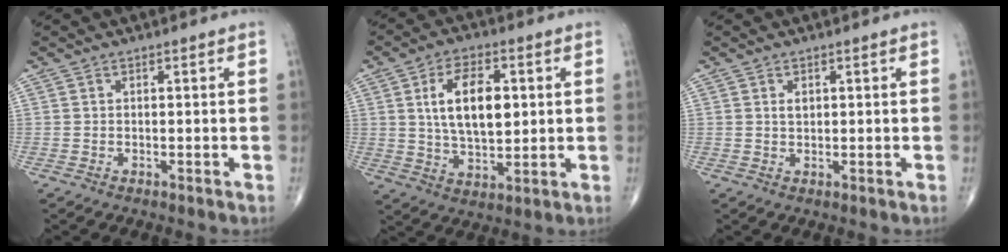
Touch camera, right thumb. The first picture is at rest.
{"total": 12.3, "force": [2.4, 6.6, 10.1], "torque": [-0.159, -0.007, 0.044]}
{"total": 1.4, "force": [0.5, 0.9, 1.0], "torque": [-0.013, -0.003, 0.010]}